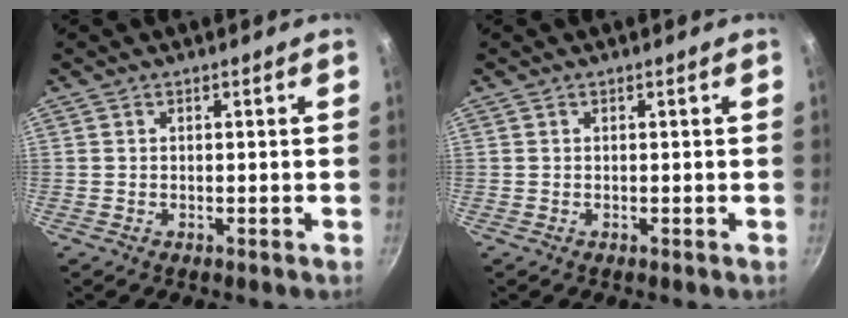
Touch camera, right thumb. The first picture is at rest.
{"total": 0.0}